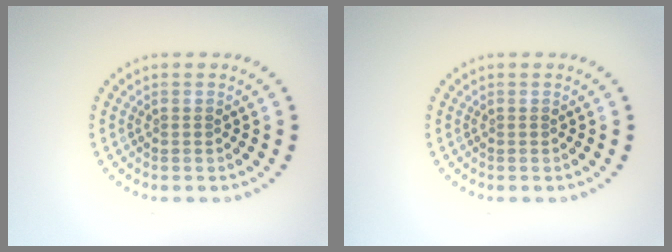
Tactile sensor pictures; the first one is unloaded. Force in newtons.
{"total": 0.0}